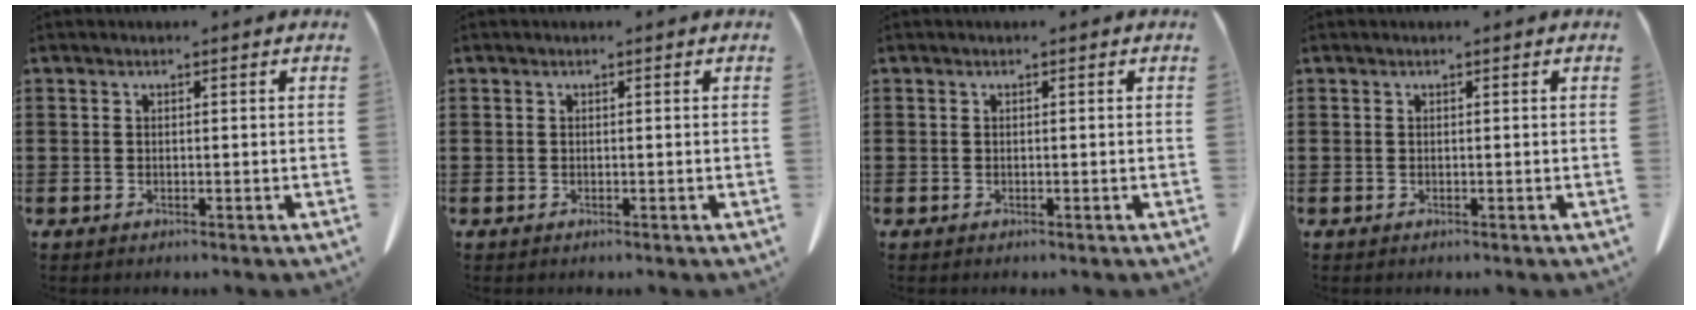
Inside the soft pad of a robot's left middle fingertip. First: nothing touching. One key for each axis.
{"total": 0.0}
{"total": 0.0}
{"total": 0.0}